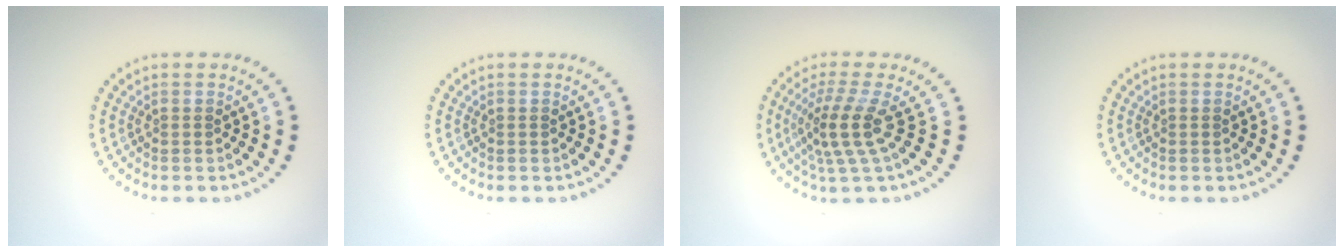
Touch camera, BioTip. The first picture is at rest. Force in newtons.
{"total": 0.0}
{"total": 3.9, "press": 2.8, "slide": 2.7}
{"total": 0.0}